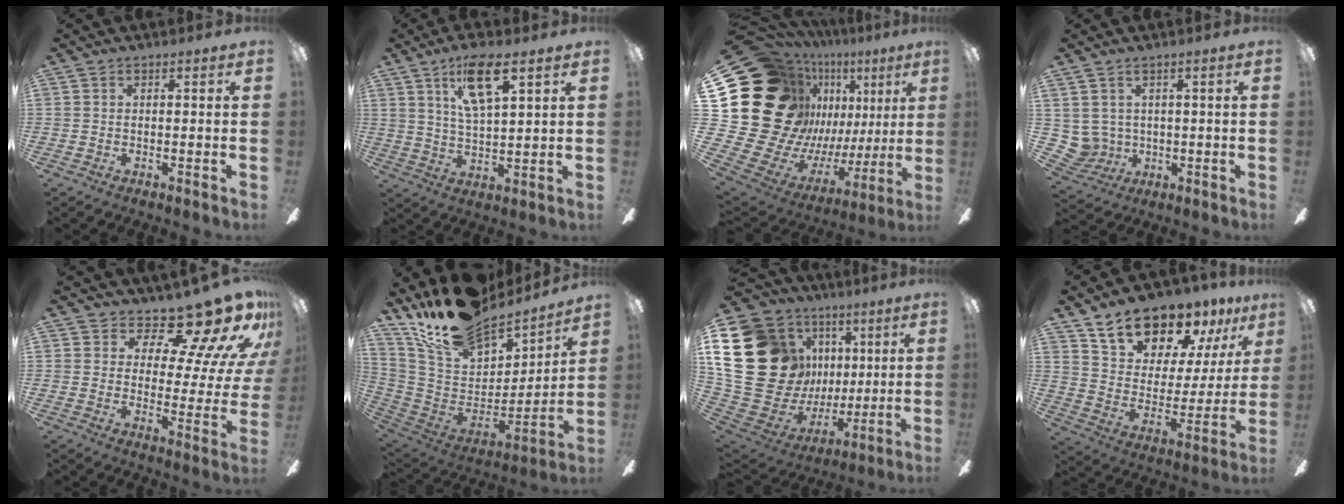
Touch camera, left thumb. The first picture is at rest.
{"total": 11.2, "force": [6.5, 3.6, 8.3], "torque": [-0.149, -0.012, 0.110]}
{"total": 27.6, "force": [8.3, 20.1, 16.9], "torque": [-0.309, -0.104, 0.223]}
{"total": 5.2, "force": [2.2, 4.7, 0.3], "torque": [-0.042, -0.013, 0.046]}
{"total": 16.6, "force": [13.2, 4.9, 8.9], "torque": [-0.127, -0.115, 0.218]}
{"total": 22.4, "force": [17.9, 9.5, 9.5], "torque": [-0.173, -0.123, 0.324]}
{"total": 28.1, "force": [6.1, 22.8, 15.3], "torque": [-0.325, -0.052, 0.170]}
{"total": 17.8, "force": [15.1, 7.8, 5.6], "torque": [-0.115, -0.109, 0.273]}